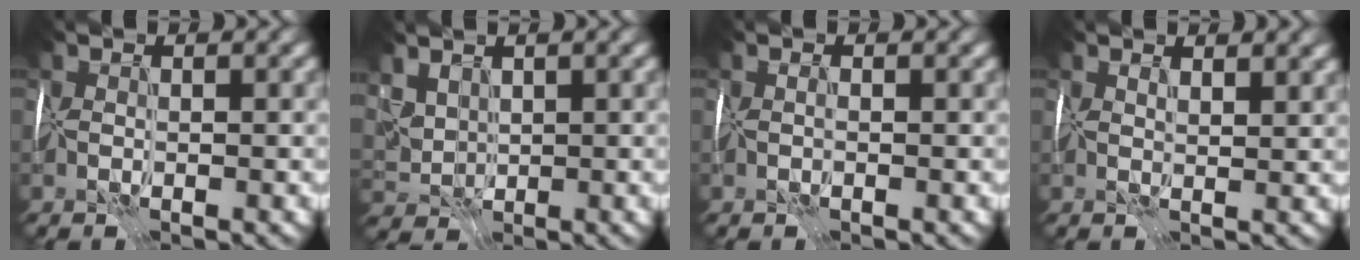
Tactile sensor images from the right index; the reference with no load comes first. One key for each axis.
{"total": 3.4, "fx": 1.8, "fy": 2.2, "fz": 1.8, "tx": -0.055, "ty": 0.000, "tz": 0.040}
{"total": 0.0}
{"total": 2.0, "fx": 1.6, "fy": 0.4, "fz": 1.1, "tx": -0.015, "ty": 0.002, "tz": 0.019}